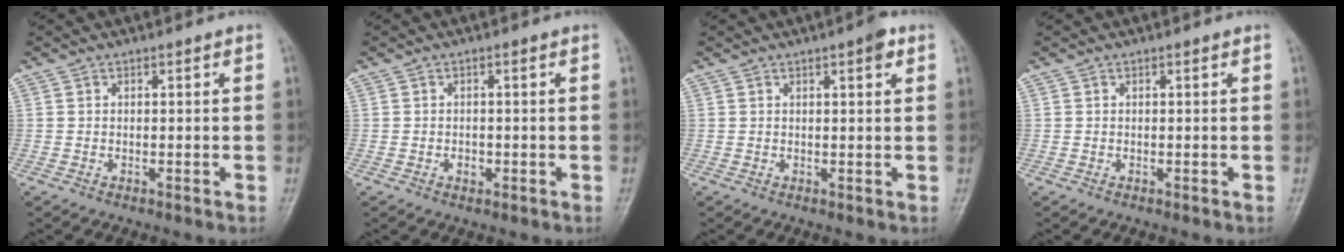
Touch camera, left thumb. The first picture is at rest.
{"total": 1.4, "force": [-0.5, 1.0, 0.8], "torque": [-0.007, 0.003, -0.005]}
{"total": 2.5, "force": [1.3, 0.6, 2.1], "torque": [-0.026, -0.003, 0.016]}
{"total": 0.0}